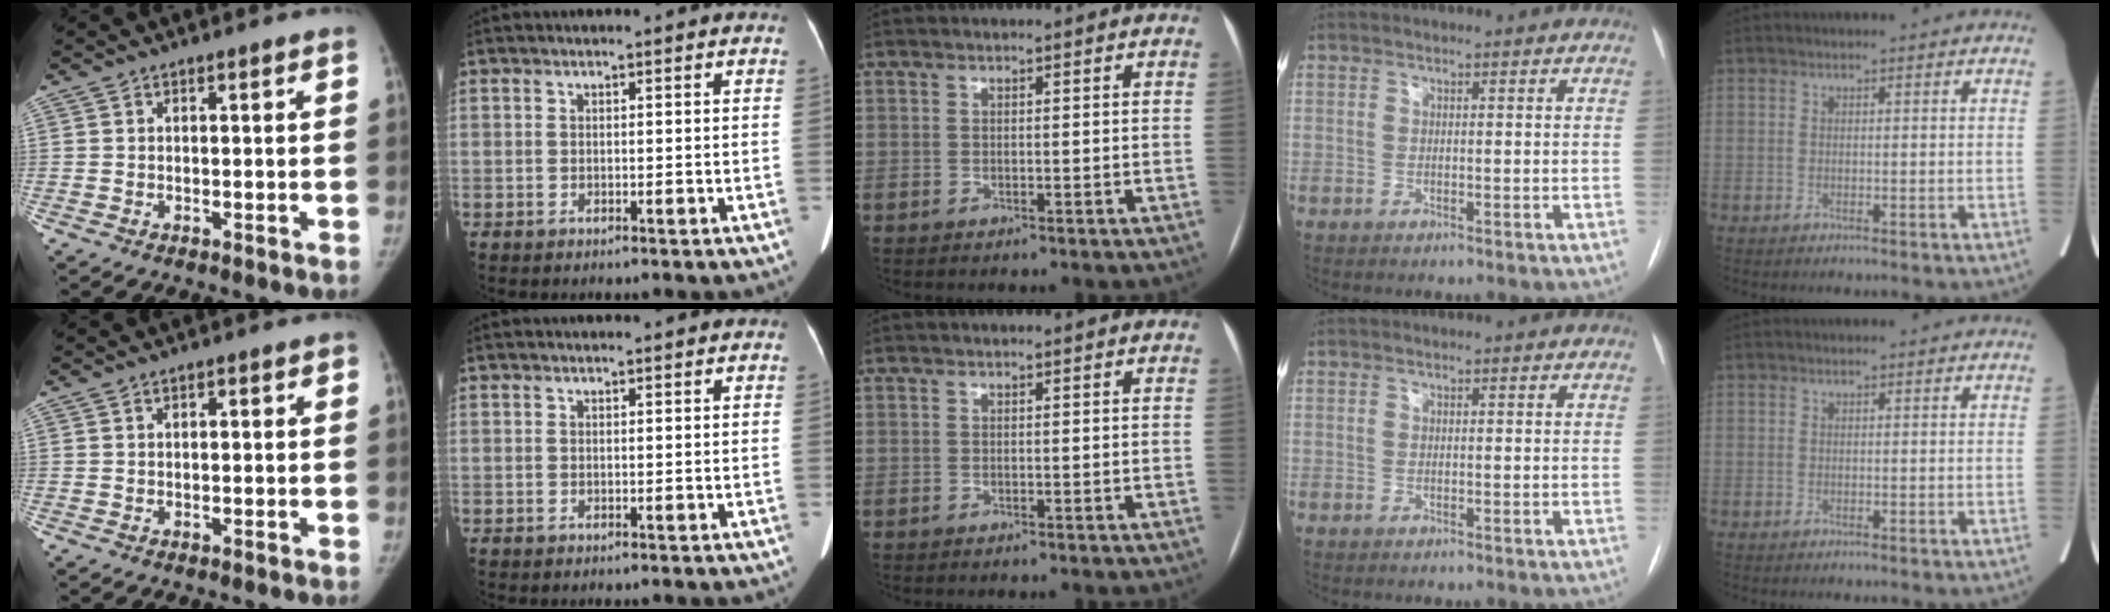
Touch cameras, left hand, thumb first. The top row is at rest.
{"thumb": {"total": 1.1, "force": [0.2, 0.7, 0.9], "torque": [-0.005, 0.005, 0.001]}, "index": {"total": 1.6, "force": [1.5, 0.3, 0.5], "torque": [-0.010, 0.016, 0.019]}}